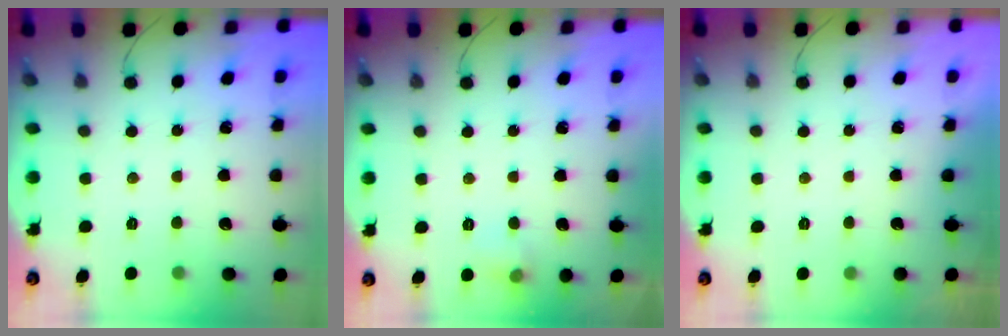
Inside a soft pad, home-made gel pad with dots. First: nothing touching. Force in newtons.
{"total": 5.5, "press": 5.4, "slide": 1.2}
{"total": 0.0}